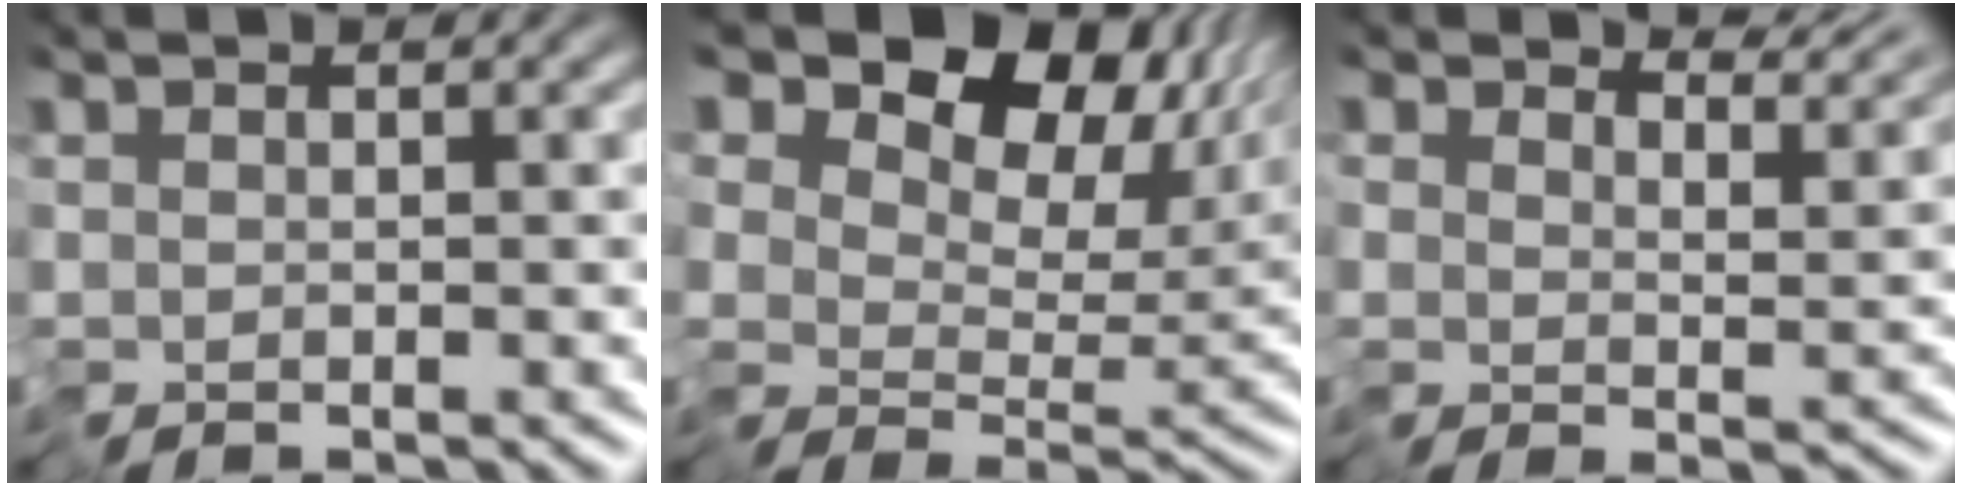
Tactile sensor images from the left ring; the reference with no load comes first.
{"total": 11.3, "force": [6.3, 6.8, 6.4], "torque": [-0.087, 0.011, 0.100]}
{"total": 4.6, "force": [4.6, 0.1, 0.8], "torque": [-0.012, 0.006, 0.068]}